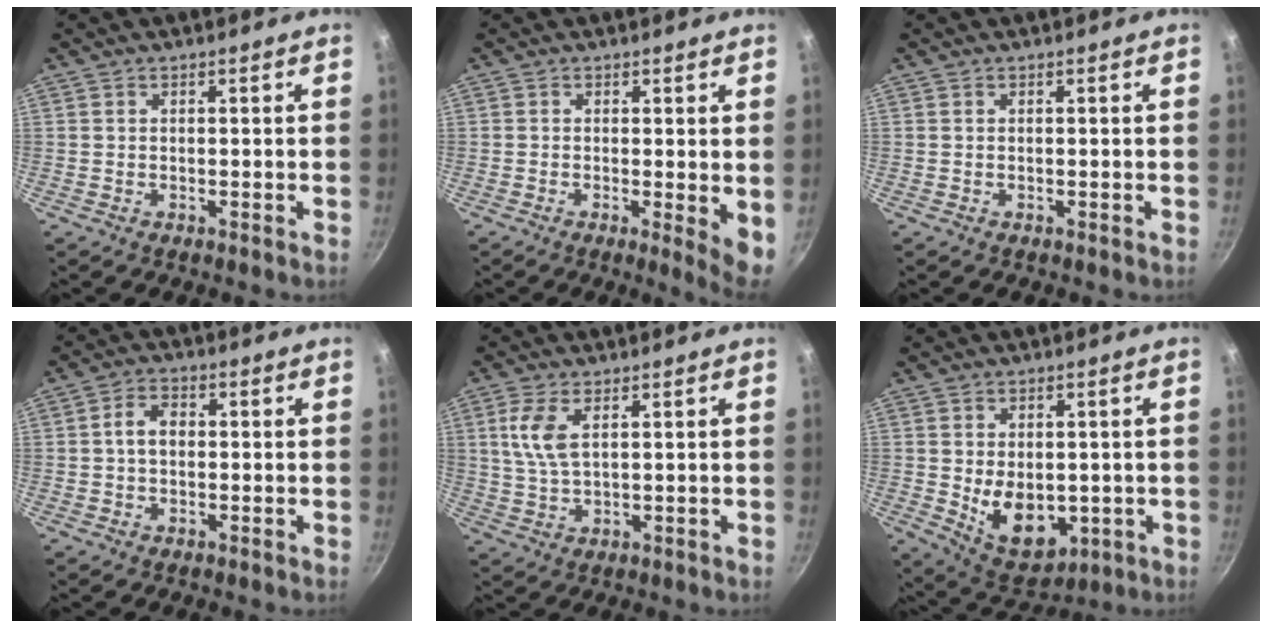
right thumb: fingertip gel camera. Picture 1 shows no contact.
{"total": 5.3, "force": [-0.1, 1.2, 5.1], "torque": [-0.066, -0.017, -0.003]}
{"total": 0.0}
{"total": 4.5, "force": [0.0, 3.2, 3.1], "torque": [-0.043, 0.015, -0.006]}
{"total": 6.2, "force": [2.0, 2.8, 5.2], "torque": [-0.109, -0.004, 0.042]}
{"total": 11.4, "force": [-1.2, 7.8, 8.2], "torque": [-0.093, -0.017, 0.006]}